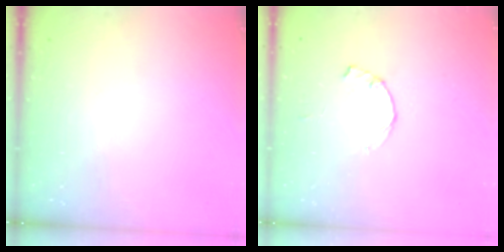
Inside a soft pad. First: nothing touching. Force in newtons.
{"total": 1.2, "press": 1.2, "slide": 0.3}